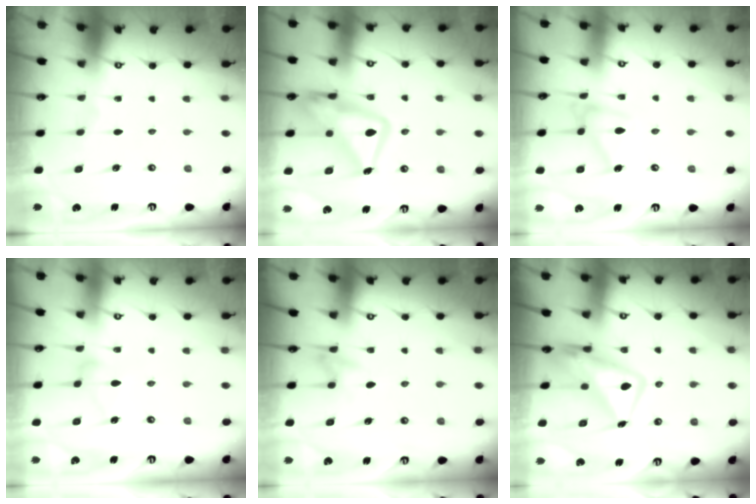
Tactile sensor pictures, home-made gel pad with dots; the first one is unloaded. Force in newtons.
{"total": 18.6, "press": 18.6, "slide": 1.6}
{"total": 13.2, "press": 13.2, "slide": 0.5}
{"total": 6.6, "press": 6.6, "slide": 0.3}
{"total": 6.2, "press": 6.1, "slide": 0.8}
{"total": 11.6, "press": 11.5, "slide": 1.6}